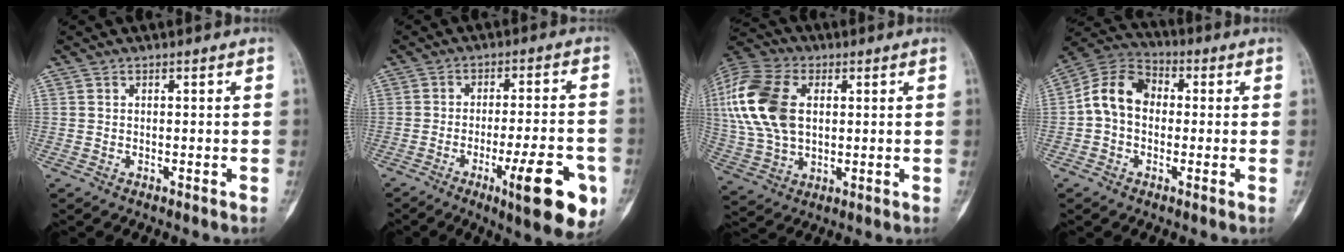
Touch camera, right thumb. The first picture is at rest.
{"total": 15.0, "force": [-6.1, 3.4, 13.3], "torque": [-0.173, 0.010, -0.077]}
{"total": 19.3, "force": [3.8, 12.4, 14.3], "torque": [-0.328, 0.007, 0.066]}
{"total": 10.1, "force": [0.0, 7.6, 6.7], "torque": [-0.106, 0.033, -0.014]}